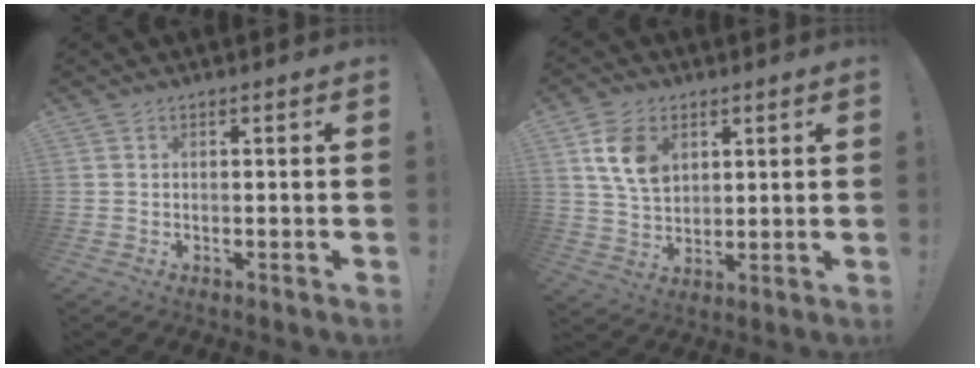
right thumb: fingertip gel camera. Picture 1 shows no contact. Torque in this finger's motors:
{"motor_torque": [0.73, 0.74, 0.67, 0.02, 0.16]}